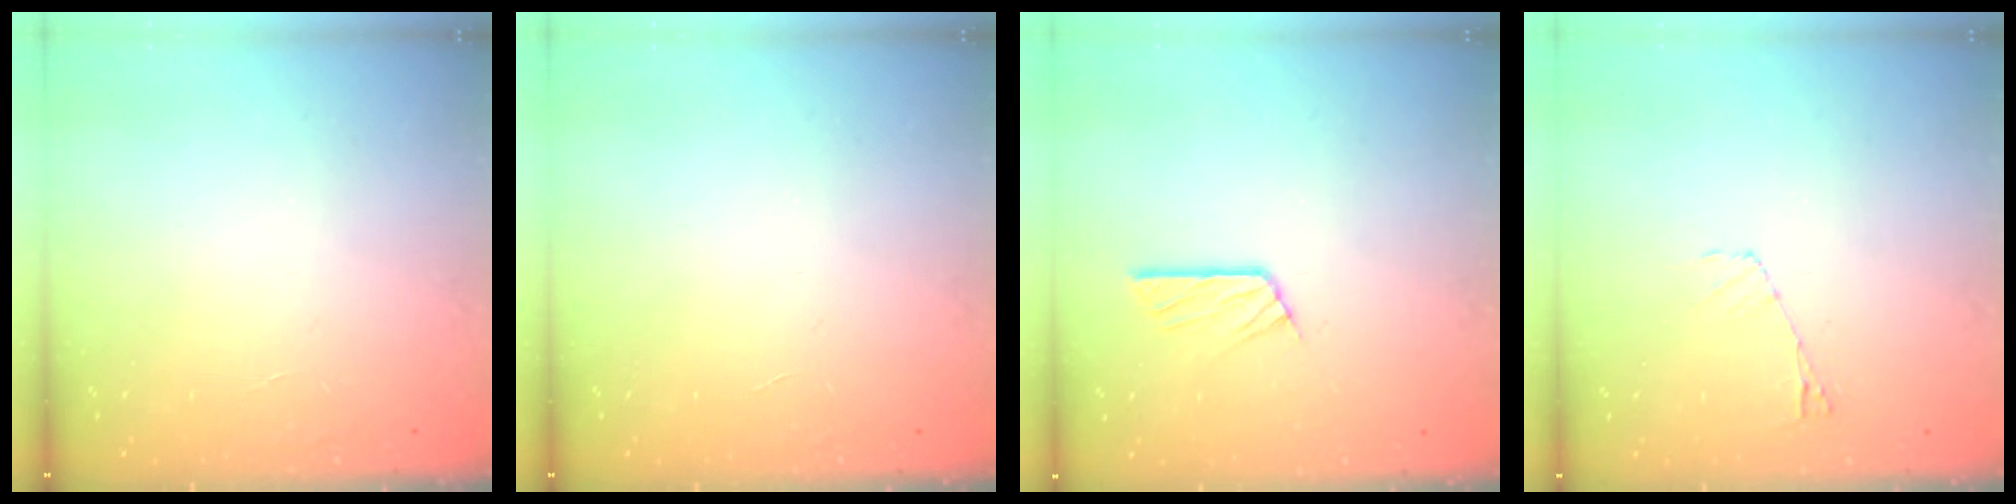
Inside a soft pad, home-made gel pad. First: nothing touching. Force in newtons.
{"total": 0.0}
{"total": 6.8, "press": 6.8, "slide": 0.5}
{"total": 4.5, "press": 4.5, "slide": 0.5}